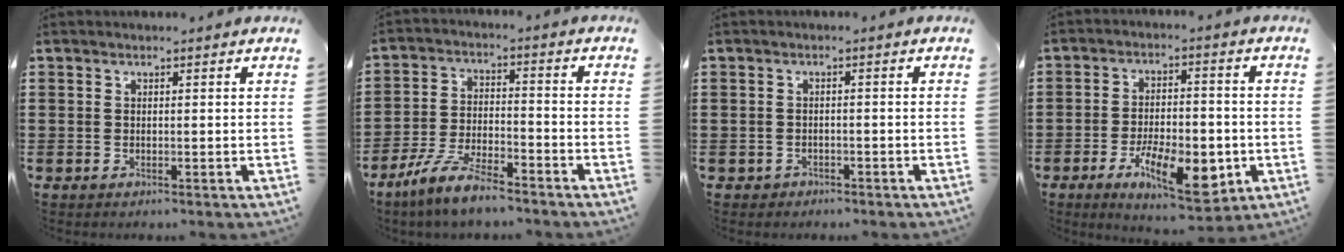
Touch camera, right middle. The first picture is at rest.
{"total": 7.4, "force": [-6.1, 1.2, 4.0], "torque": [-0.095, -0.003, -0.122]}
{"total": 1.0, "force": [-0.8, 0.5, 0.0], "torque": [-0.004, 0.002, -0.019]}
{"total": 10.8, "force": [-4.8, 4.4, 8.6], "torque": [-0.134, 0.001, -0.080]}